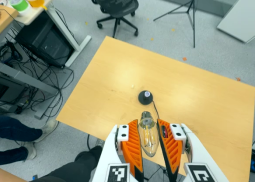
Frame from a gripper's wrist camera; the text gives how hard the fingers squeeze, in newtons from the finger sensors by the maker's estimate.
{"total": 12.1, "left": 11.6, "right": 12.6}